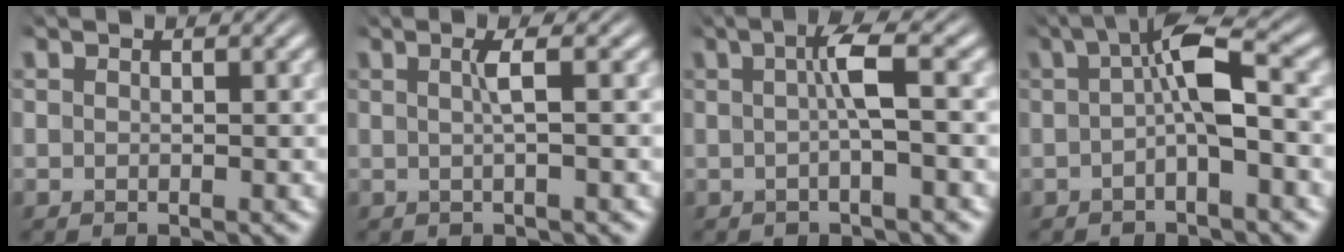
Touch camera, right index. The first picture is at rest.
{"total": 1.8, "force": [0.4, 0.0, 1.8], "torque": [-0.028, 0.005, 0.008]}
{"total": 3.2, "force": [0.6, 0.1, 3.1], "torque": [-0.055, 0.011, 0.007]}
{"total": 4.9, "force": [0.6, 1.2, 4.7], "torque": [-0.077, 0.009, 0.005]}